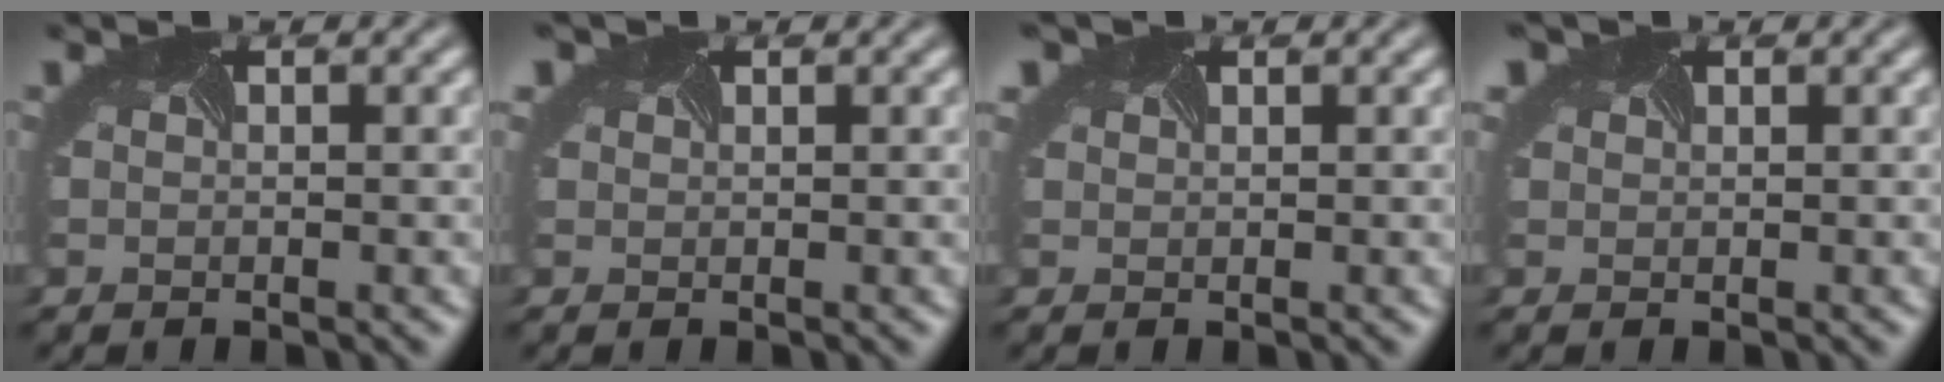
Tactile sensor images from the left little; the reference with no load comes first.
{"total": 1.9, "force": [0.8, 1.5, 0.9], "torque": [-0.006, 0.017, -0.006]}
{"total": 1.9, "force": [0.9, 1.4, 0.9], "torque": [-0.006, 0.017, -0.003]}
{"total": 2.3, "force": [1.0, 1.7, 1.1], "torque": [-0.013, 0.018, -0.004]}